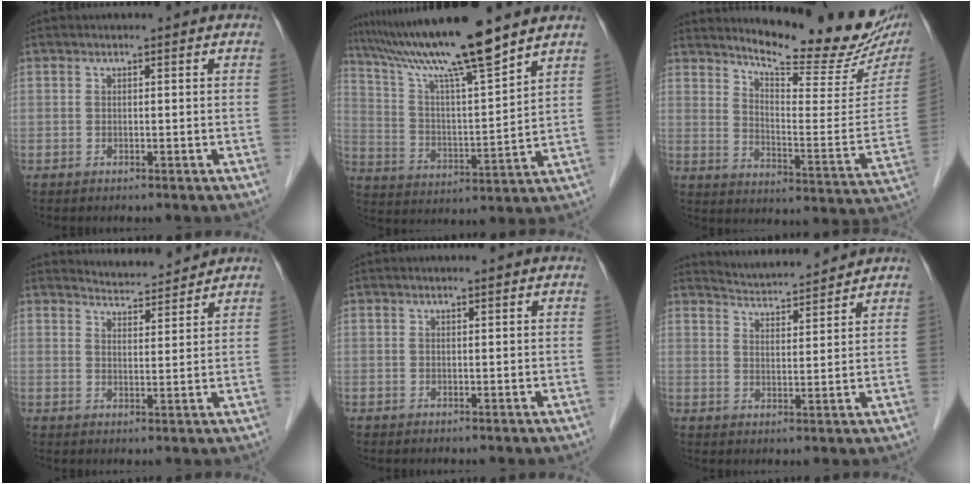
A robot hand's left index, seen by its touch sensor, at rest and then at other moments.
{"total": 15.4, "force": [12.6, -1.0, 8.7], "torque": [-0.157, 0.004, 0.225]}
{"total": 18.5, "force": [16.4, 2.1, 8.2], "torque": [-0.125, -0.074, 0.218]}
{"total": 5.3, "force": [5.2, 0.0, -0.1], "torque": [-0.012, 0.006, 0.082]}
{"total": 0.9, "force": [0.7, 0.0, 0.5], "torque": [-0.008, 0.008, 0.013]}
{"total": 7.4, "force": [7.3, 0.1, 1.0], "torque": [-0.031, 0.013, 0.121]}